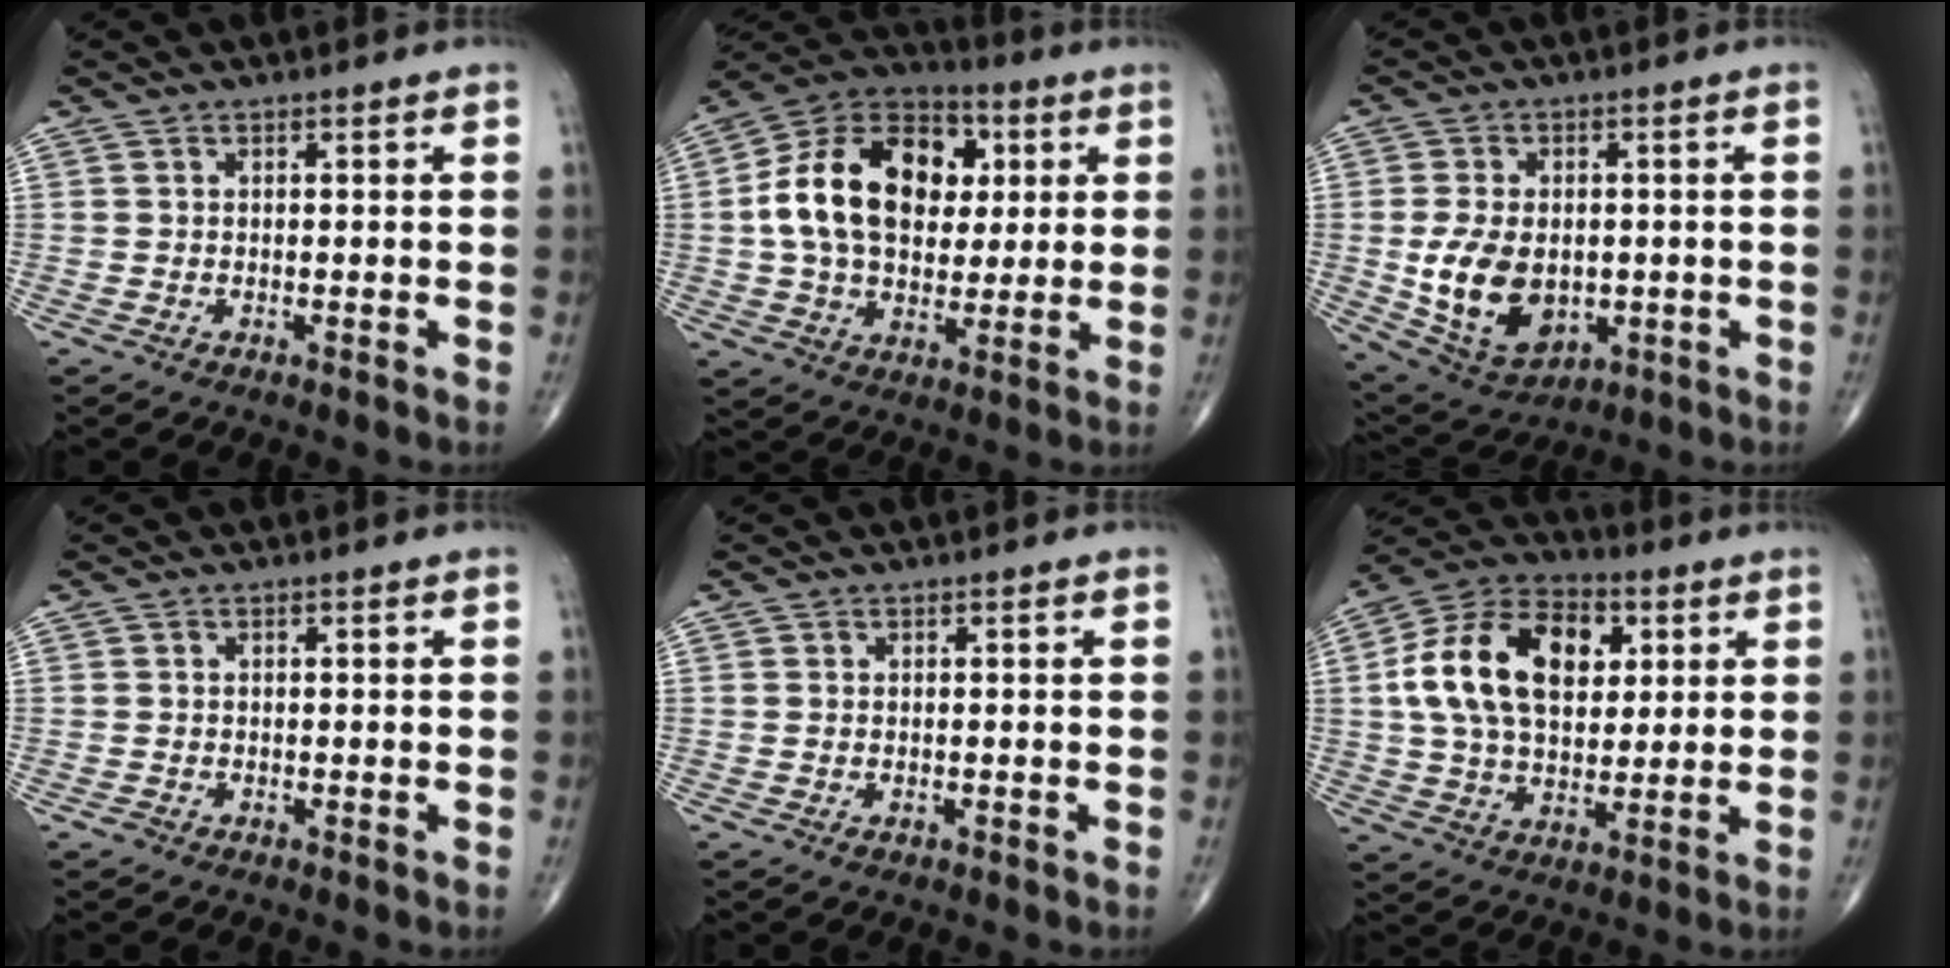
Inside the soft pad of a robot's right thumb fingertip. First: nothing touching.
{"total": 21.0, "force": [3.2, 14.5, 14.9], "torque": [-0.234, 0.016, 0.052]}
{"total": 13.5, "force": [-1.4, 9.1, 9.9], "torque": [-0.160, -0.006, -0.003]}
{"total": 0.7, "force": [-0.4, 0.5, 0.1], "torque": [-0.003, 0.001, -0.011]}
{"total": 0.6, "force": [-0.2, 0.4, 0.4], "torque": [-0.009, -0.001, -0.001]}
{"total": 19.9, "force": [4.4, 12.7, 14.6], "torque": [-0.242, 0.009, 0.072]}